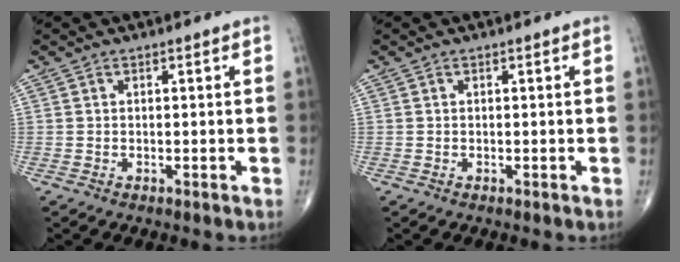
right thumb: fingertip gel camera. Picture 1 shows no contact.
{"total": 0.0}